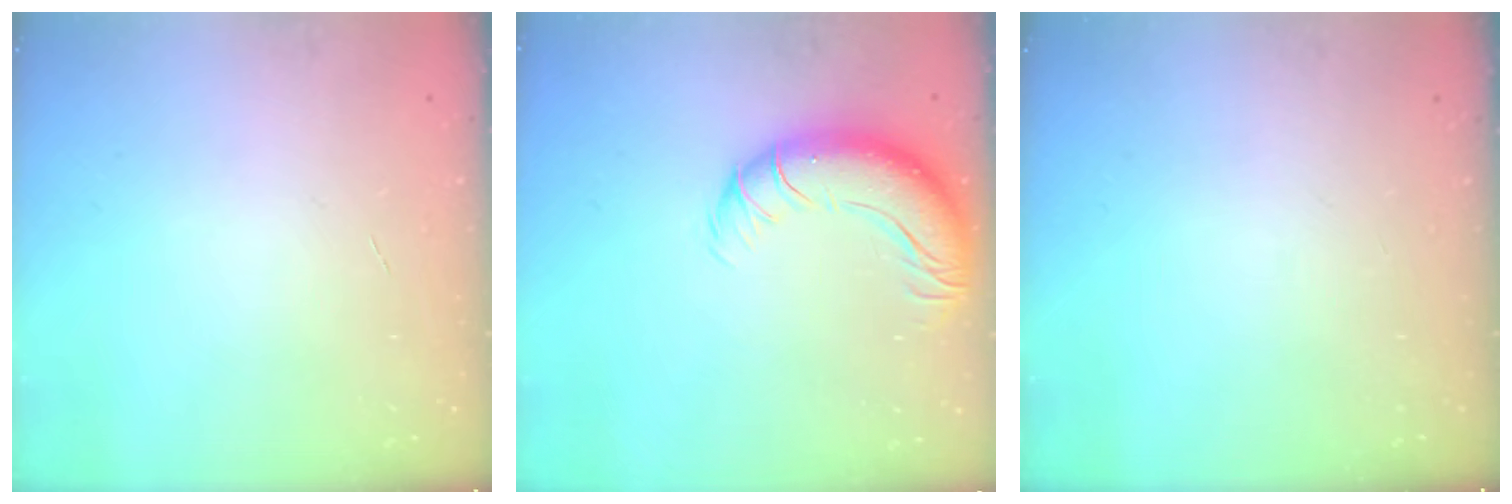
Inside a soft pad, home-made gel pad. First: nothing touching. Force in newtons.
{"total": 11.7, "press": 11.3, "slide": 2.9}
{"total": 0.0}